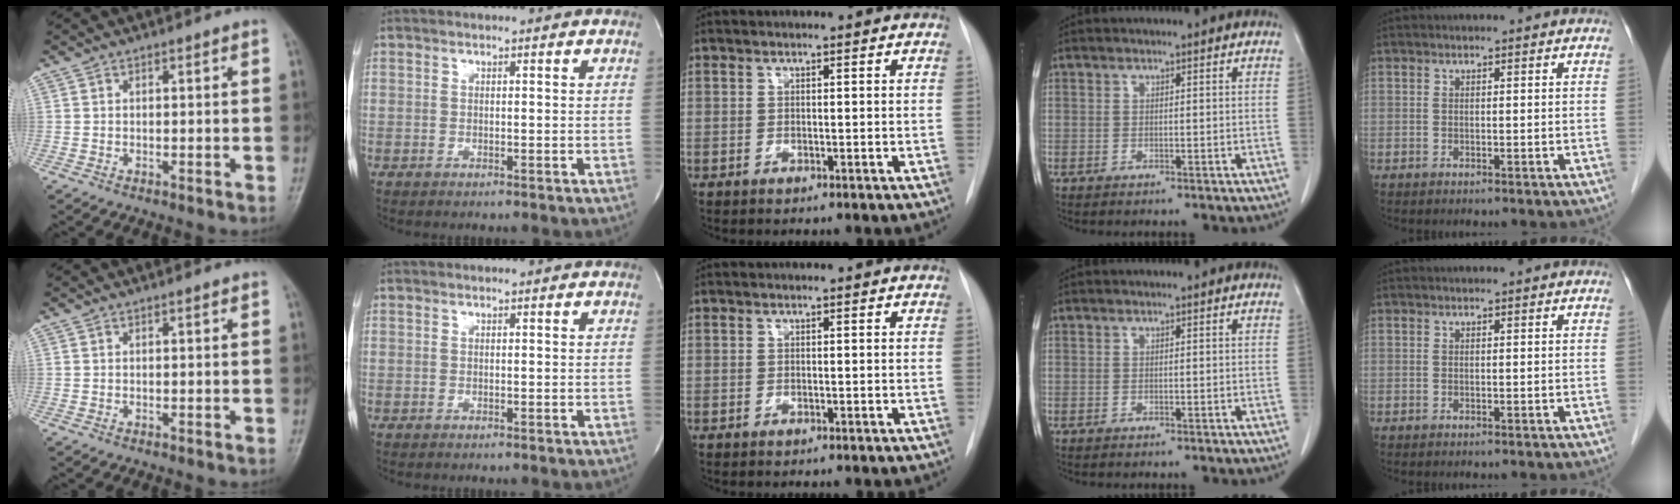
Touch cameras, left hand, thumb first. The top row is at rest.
{}